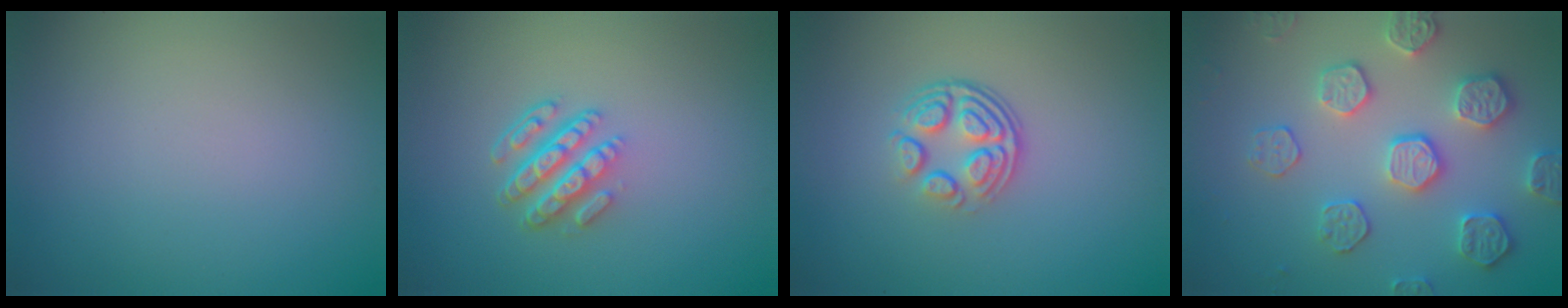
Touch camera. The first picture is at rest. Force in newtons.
{"total": 4.3, "press": 3.1, "slide": 3.0}
{"total": 4.0, "press": 2.8, "slide": 2.9}
{"total": 4.6, "press": 4.5, "slide": 0.8}